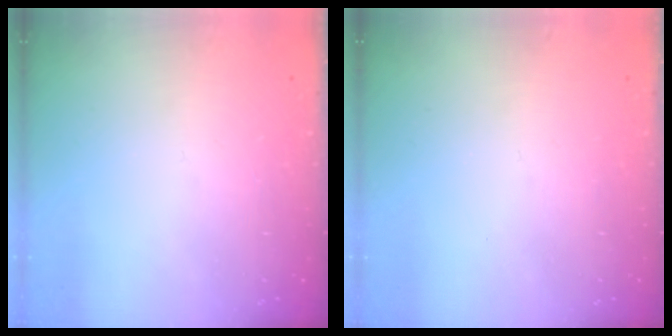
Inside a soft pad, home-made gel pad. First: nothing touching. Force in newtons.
{"total": 0.7, "press": 0.7, "slide": 0.1}